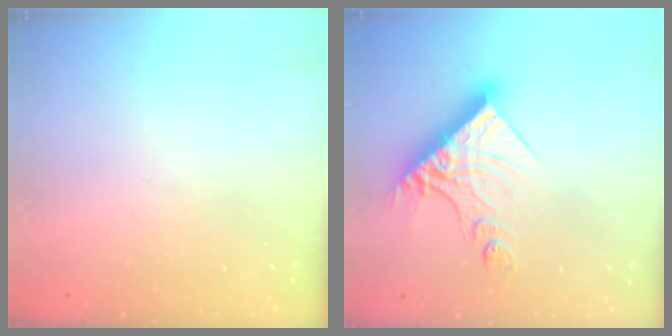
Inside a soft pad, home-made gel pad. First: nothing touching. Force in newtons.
{"total": 15.5, "press": 15.4, "slide": 1.4}